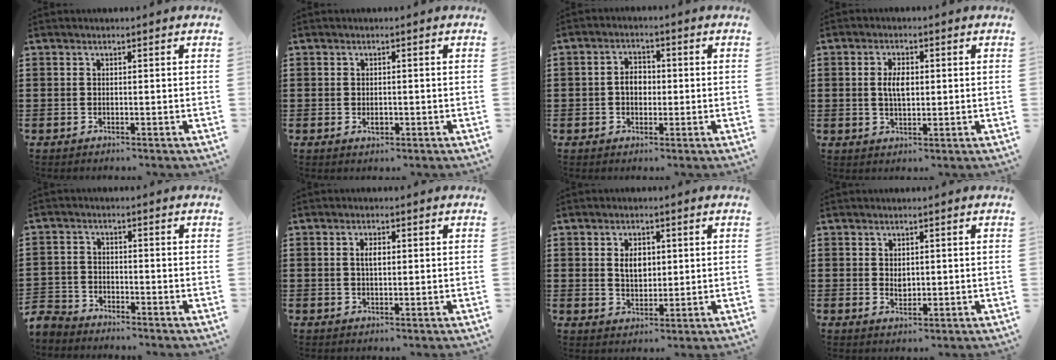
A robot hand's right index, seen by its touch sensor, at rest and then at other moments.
{"total": 1.4, "force": [-0.3, 0.8, 1.1], "torque": [-0.021, 0.002, -0.005]}
{"total": 3.3, "force": [-0.3, 2.3, 2.4], "torque": [-0.048, 0.008, -0.008]}
{"total": 3.9, "force": [0.3, 1.9, 3.4], "torque": [-0.061, 0.004, 0.002]}
{"total": 3.4, "force": [-3.3, 0.7, 0.0], "torque": [-0.021, -0.007, -0.075]}
{"total": 2.2, "force": [0.3, 1.0, 2.0], "torque": [-0.041, 0.006, 0.004]}
{"total": 4.0, "force": [0.7, 2.7, 2.9], "torque": [-0.056, 0.009, 0.009]}
{"total": 1.9, "force": [0.3, 1.2, 1.4], "torque": [-0.020, 0.002, 0.004]}